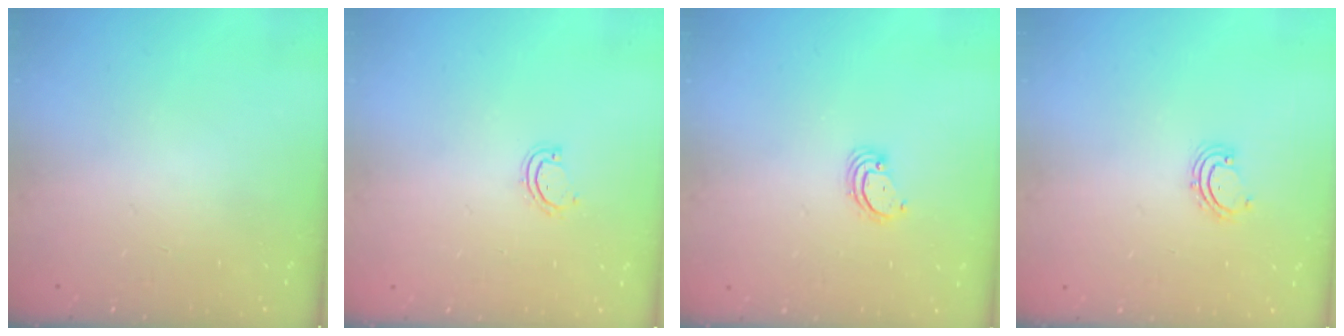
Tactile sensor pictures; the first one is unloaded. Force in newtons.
{"total": 3.3, "press": 3.3, "slide": 0.2}
{"total": 3.4, "press": 3.4, "slide": 0.1}
{"total": 2.9, "press": 2.9, "slide": 0.4}